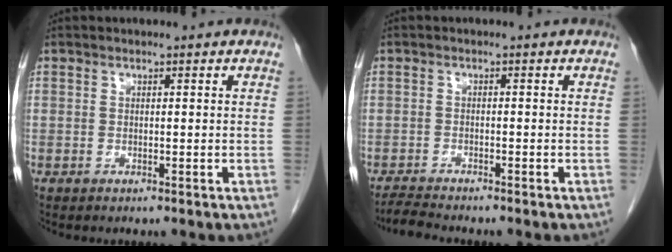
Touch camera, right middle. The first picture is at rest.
{"total": 3.0, "force": [-2.9, -0.5, 0.7], "torque": [-0.022, -0.018, -0.052]}